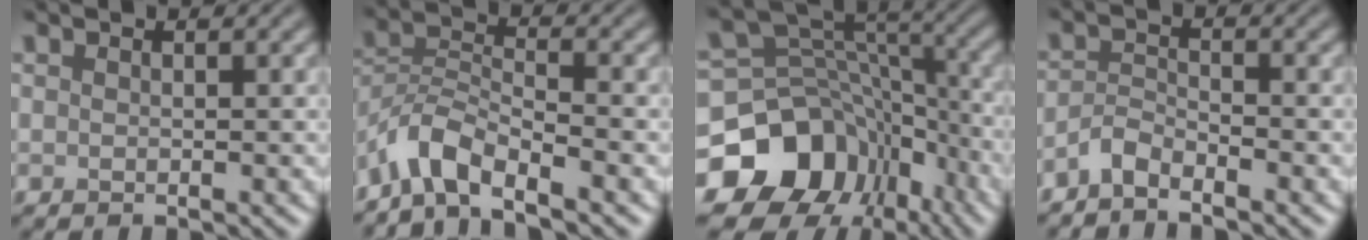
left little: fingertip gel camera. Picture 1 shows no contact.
{"total": 4.9, "force": [-4.0, 1.5, 2.5], "torque": [-0.041, 0.003, -0.086]}
{"total": 15.8, "force": [-8.6, 12.2, 5.4], "torque": [-0.125, -0.011, -0.126]}
{"total": 2.1, "force": [-1.9, 0.4, 0.8], "torque": [-0.018, 0.003, -0.046]}